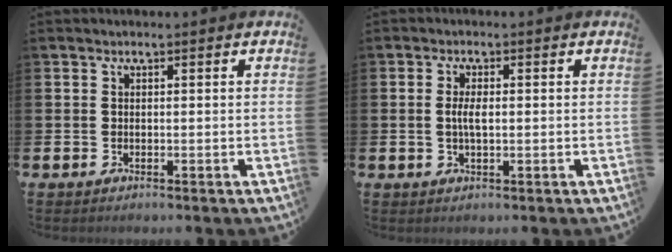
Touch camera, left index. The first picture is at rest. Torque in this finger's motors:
{"motor_torque": [0.58, 0.00, 0.09, 0.10]}